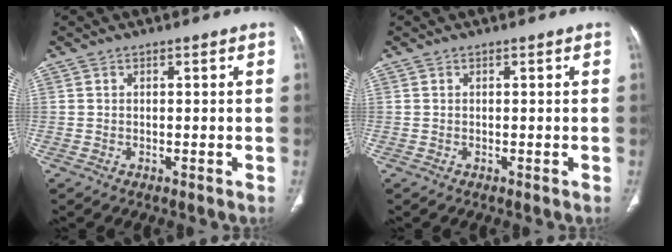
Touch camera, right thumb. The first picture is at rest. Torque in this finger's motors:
{"motor_torque": [0.01, 0.01, -0.02, 0.02, 0.01]}